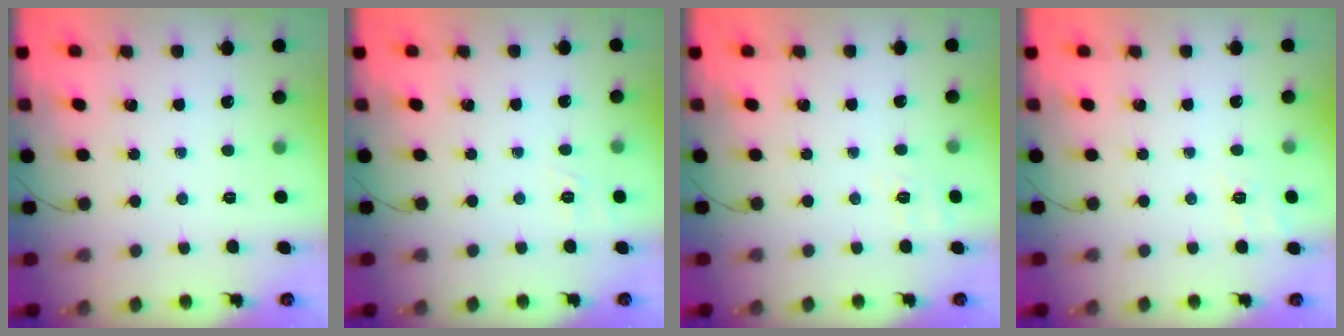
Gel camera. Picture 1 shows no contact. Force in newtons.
{"total": 1.5, "press": 0.1, "slide": 1.5}
{"total": 5.1, "press": 4.8, "slide": 1.8}
{"total": 6.2, "press": 5.9, "slide": 1.9}